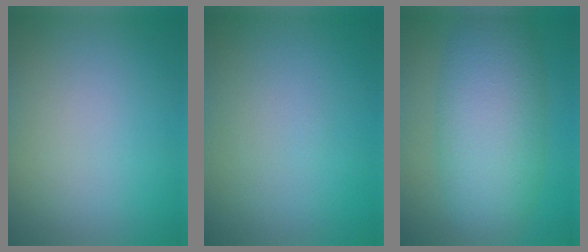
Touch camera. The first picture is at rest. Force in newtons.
{"total": 0.0}
{"total": 8.1, "press": 8.1, "slide": 0.1}